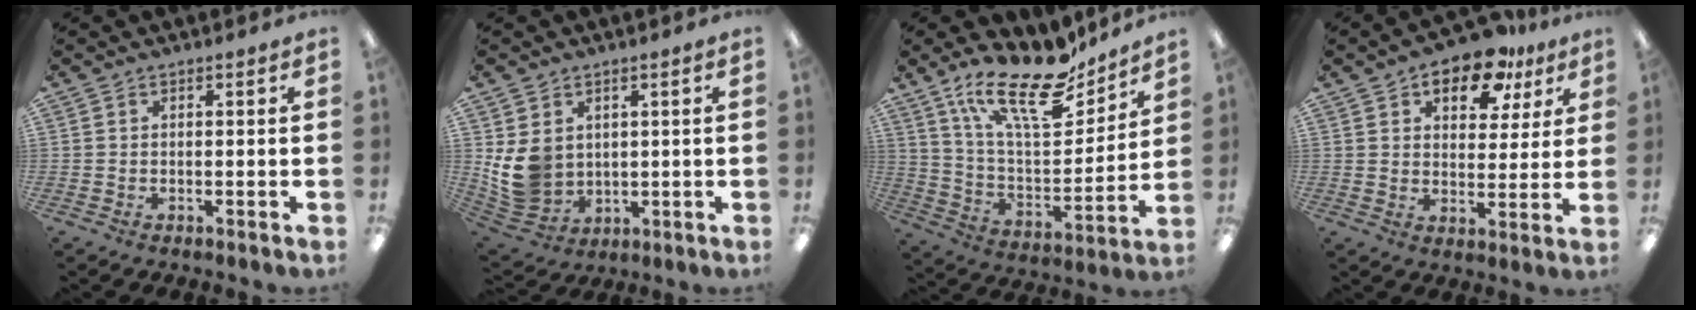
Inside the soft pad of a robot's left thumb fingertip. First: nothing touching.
{"total": 9.8, "force": [1.5, 8.5, 4.7], "torque": [-0.121, -0.010, 0.034]}
{"total": 21.7, "force": [15.5, 7.8, 13.0], "torque": [-0.228, -0.096, 0.270]}
{"total": 12.0, "force": [8.1, 6.2, 6.4], "torque": [-0.096, -0.034, 0.141]}